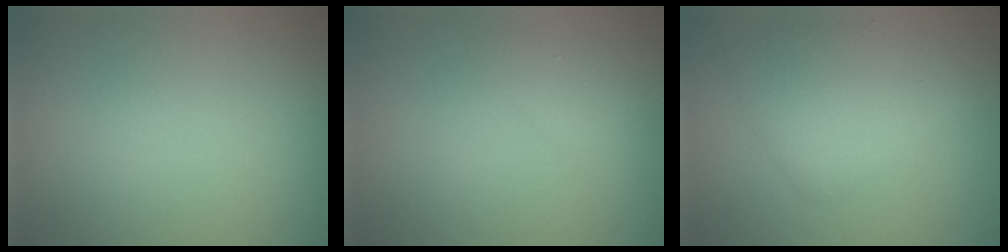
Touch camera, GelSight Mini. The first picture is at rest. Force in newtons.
{"total": 1.1, "press": 1.1, "slide": 0.0}
{"total": 4.0, "press": 4.0, "slide": 0.1}